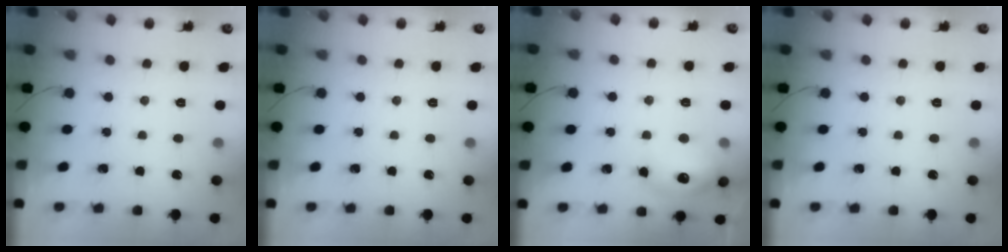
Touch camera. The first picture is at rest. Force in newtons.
{"total": 0.0}
{"total": 14.4, "press": 14.4, "slide": 1.1}
{"total": 0.0}